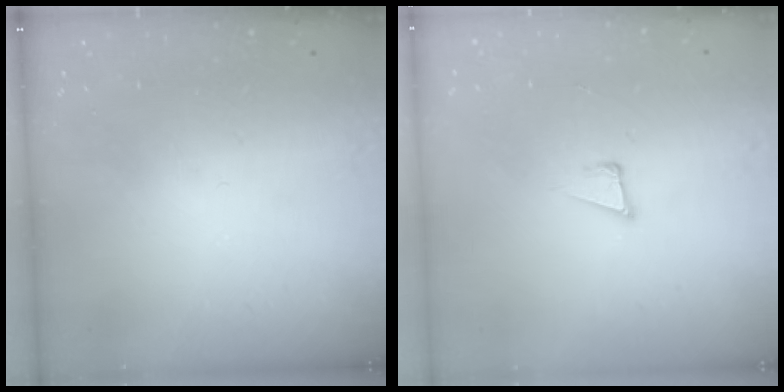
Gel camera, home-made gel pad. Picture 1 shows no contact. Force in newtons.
{"total": 4.0, "press": 2.7, "slide": 2.9}